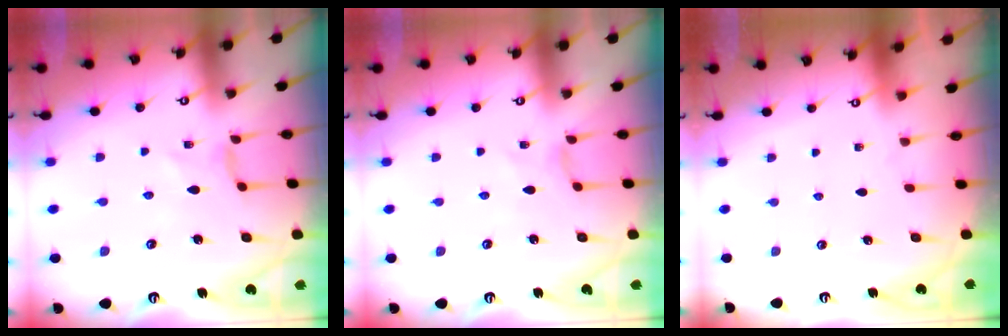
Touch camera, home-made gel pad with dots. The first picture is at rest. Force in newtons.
{"total": 0.0}
{"total": 0.0}